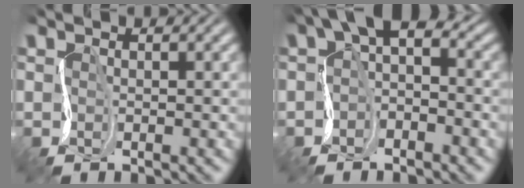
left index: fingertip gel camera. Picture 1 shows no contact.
{"total": 4.6, "force": [0.0, 2.6, 3.7], "torque": [-0.052, 0.014, -0.019]}